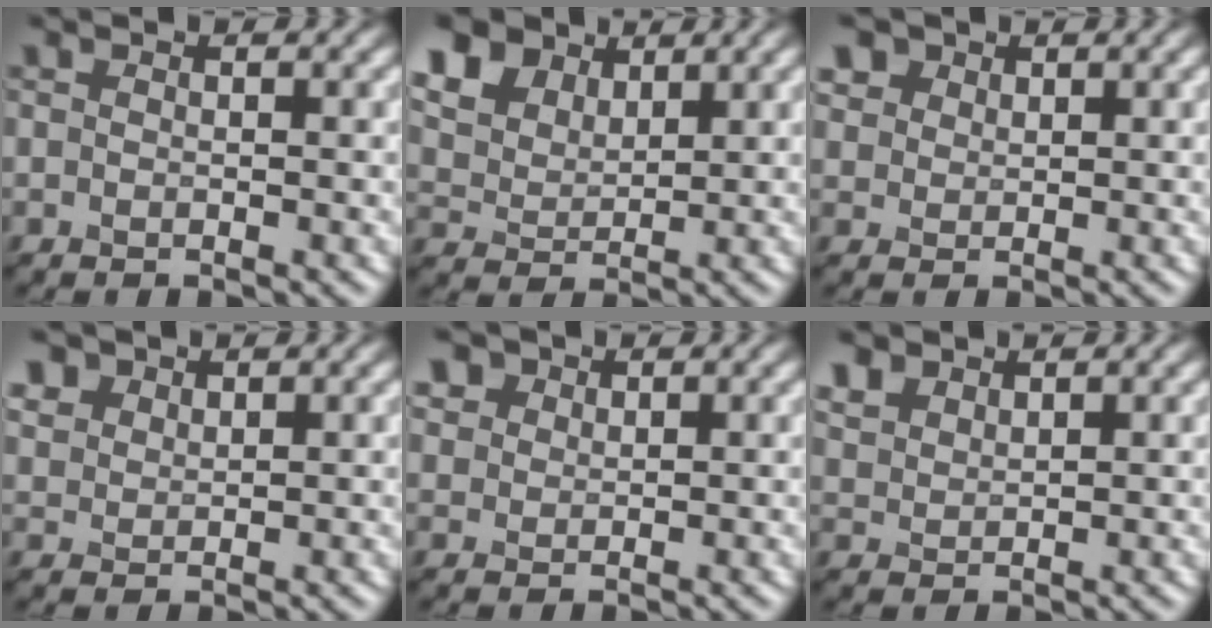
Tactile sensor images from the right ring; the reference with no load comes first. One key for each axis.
{"total": 7.6, "fx": 5.6, "fy": 4.4, "fz": 2.7, "tx": -0.139, "ty": 0.018, "tz": 0.135}
{"total": 1.7, "fx": 1.5, "fy": 0.9, "fz": -0.3, "tx": -0.029, "ty": 0.004, "tz": 0.052}
{"total": 1.5, "fx": 1.2, "fy": 0.4, "fz": -0.8, "tx": -0.019, "ty": -0.001, "tz": 0.059}
{"total": 1.5, "fx": 1.3, "fy": 0.7, "fz": -0.5, "tx": -0.022, "ty": 0.001, "tz": 0.047}
{"total": 1.5, "fx": 1.4, "fy": 0.2, "fz": -0.7, "tx": -0.021, "ty": 0.007, "tz": 0.063}